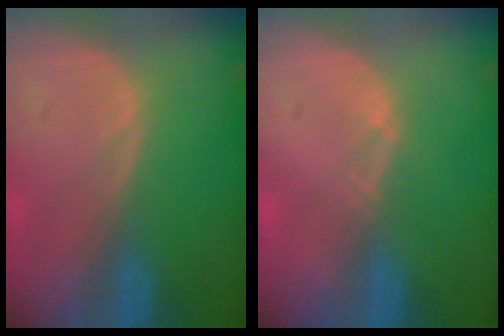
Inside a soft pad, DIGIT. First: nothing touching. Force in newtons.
{"total": 0.6, "press": 0.5, "slide": 0.3}